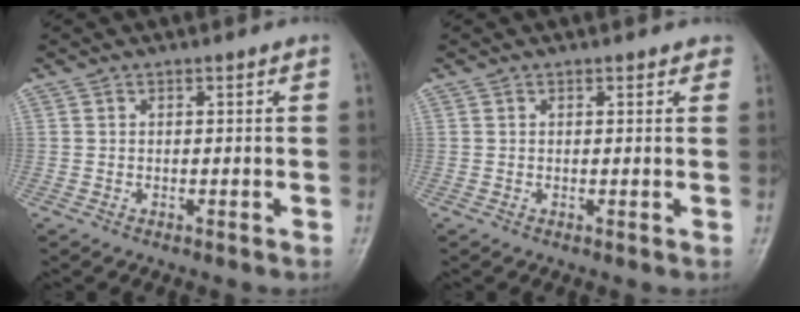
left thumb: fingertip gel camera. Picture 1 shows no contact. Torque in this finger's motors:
{"motor_torque": [0.02, 0.08, -0.27, 0.03, 0.04]}